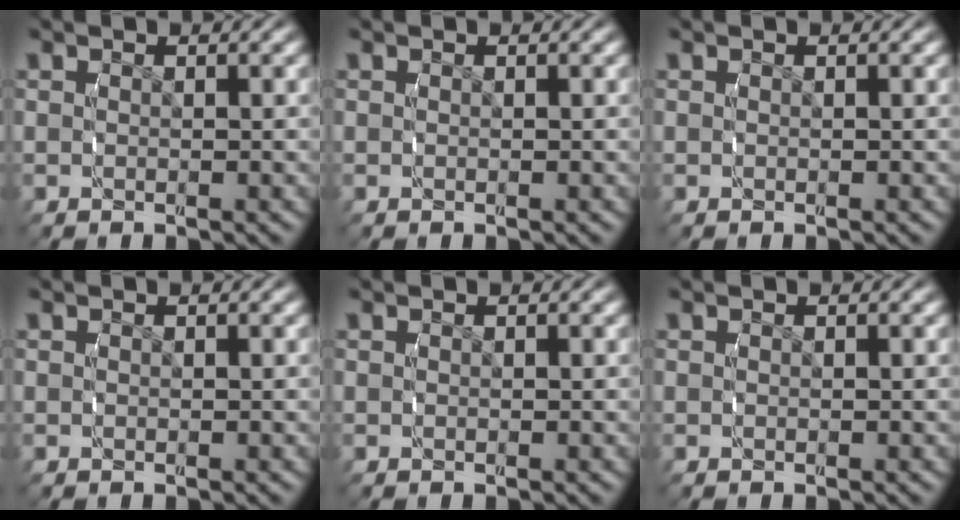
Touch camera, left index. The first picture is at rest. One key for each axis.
{"total": 0.0}
{"total": 0.0}
{"total": 0.0}
{"total": 0.0}
{"total": 0.0}